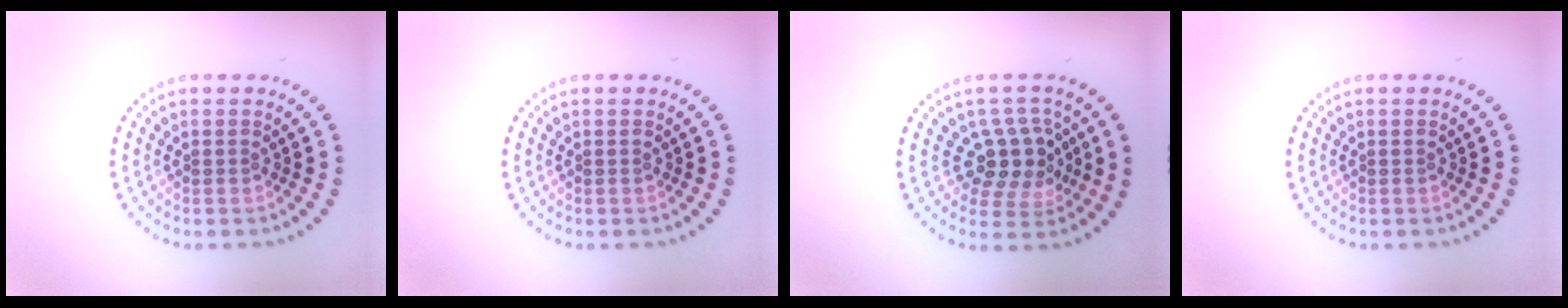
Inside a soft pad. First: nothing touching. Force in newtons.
{"total": 0.0}
{"total": 4.0, "press": 3.5, "slide": 1.9}
{"total": 0.0}